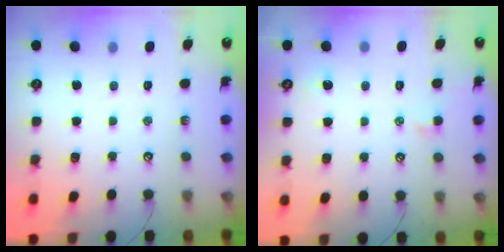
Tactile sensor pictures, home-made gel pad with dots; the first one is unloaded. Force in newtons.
{"total": 1.6, "press": 1.5, "slide": 0.5}